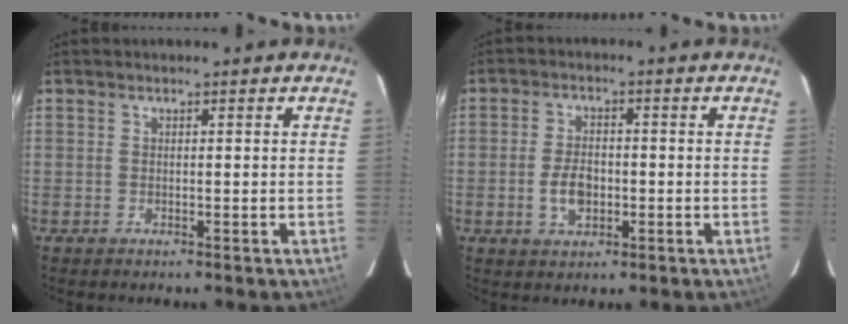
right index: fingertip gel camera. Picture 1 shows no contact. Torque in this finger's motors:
{"motor_torque": [1.22, 0.07, 0.49, 0.03]}